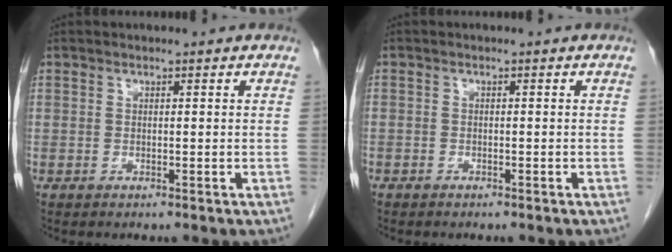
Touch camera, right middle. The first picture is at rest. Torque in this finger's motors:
{"motor_torque": [0.30, -0.34, -0.02, -0.18]}